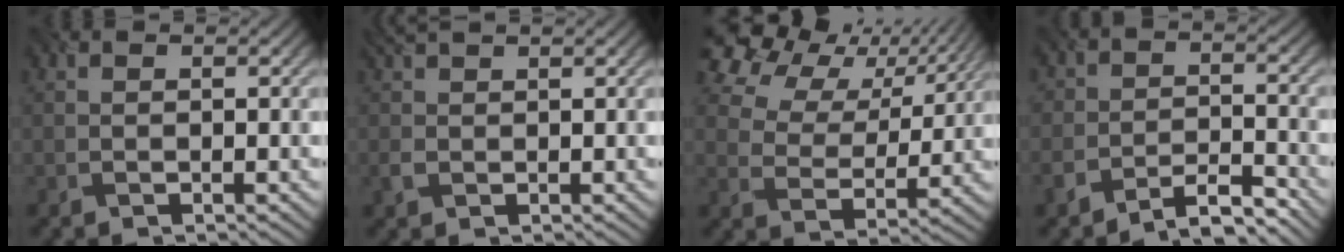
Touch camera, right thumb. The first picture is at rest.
{"total": 1.6, "force": [1.2, 0.8, 0.7], "torque": [-0.027, 0.003, 0.023]}
{"total": 13.0, "force": [8.5, 7.5, 6.4], "torque": [-0.167, 0.016, 0.158]}
{"total": 5.1, "force": [-4.4, 1.9, 1.8], "torque": [-0.027, 0.000, -0.090]}